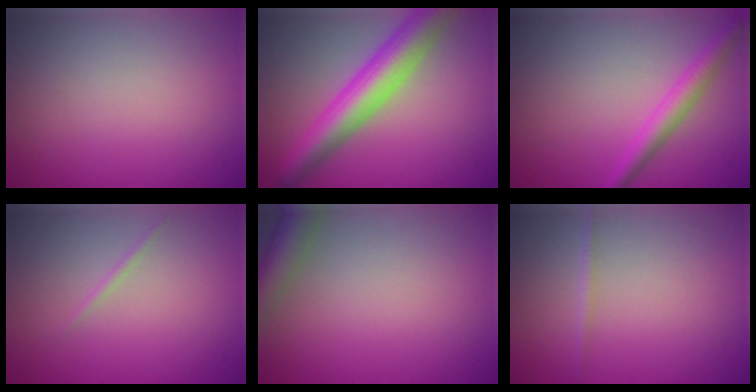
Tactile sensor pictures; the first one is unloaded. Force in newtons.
{"total": 6.9, "press": 6.9, "slide": 0.1}
{"total": 2.7, "press": 2.7, "slide": 0.1}
{"total": 0.6, "press": 0.6, "slide": 0.0}
{"total": 4.3, "press": 4.3, "slide": 0.3}
{"total": 0.8, "press": 0.8, "slide": 0.0}